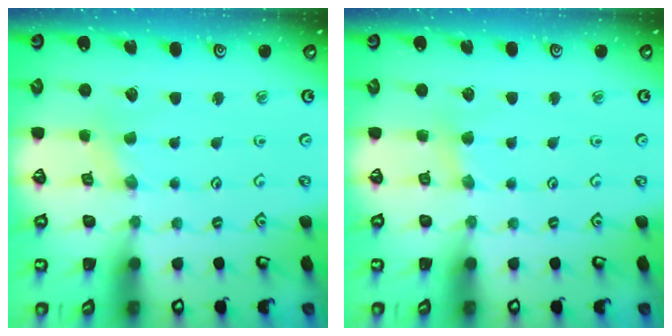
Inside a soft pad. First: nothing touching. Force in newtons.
{"total": 2.7, "press": 2.7, "slide": 0.4}